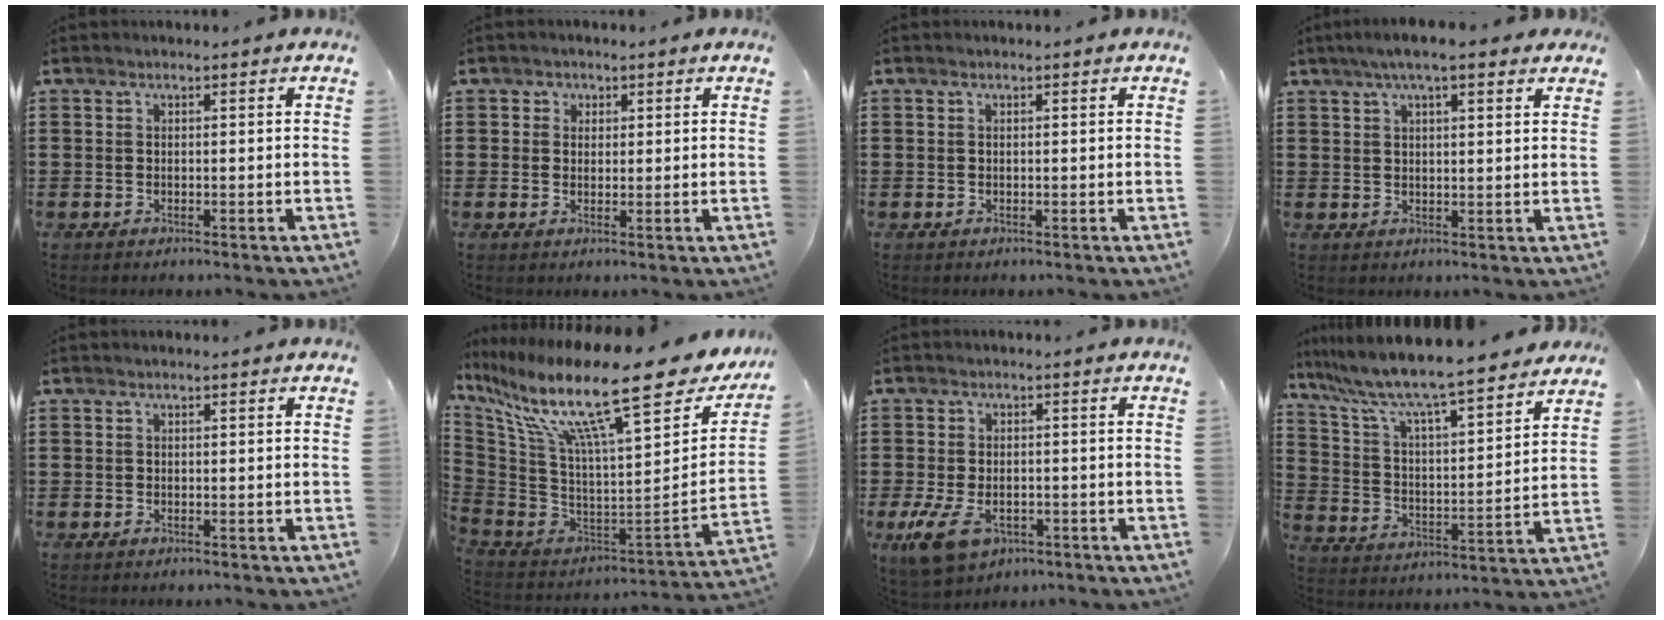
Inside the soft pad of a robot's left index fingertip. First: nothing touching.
{"total": 1.5, "force": [0.7, 1.4, 0.1], "torque": [0.000, 0.004, 0.010]}
{"total": 0.0}
{"total": 5.3, "force": [3.6, 0.8, 3.7], "torque": [-0.079, 0.005, 0.063]}
{"total": 0.0}
{"total": 18.8, "force": [11.8, 2.8, 14.4], "torque": [-0.273, -0.082, 0.181]}
{"total": 5.9, "force": [-2.7, 3.5, 3.9], "torque": [-0.092, 0.000, -0.051]}
{"total": 8.1, "force": [7.2, 0.3, 3.7], "torque": [-0.107, -0.055, 0.118]}